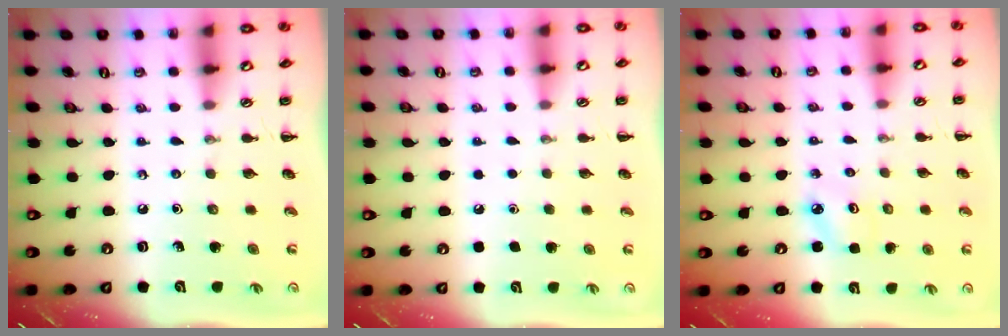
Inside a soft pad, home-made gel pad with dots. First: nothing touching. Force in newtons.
{"total": 1.7, "press": 1.7, "slide": 0.1}
{"total": 2.5, "press": 2.4, "slide": 0.6}